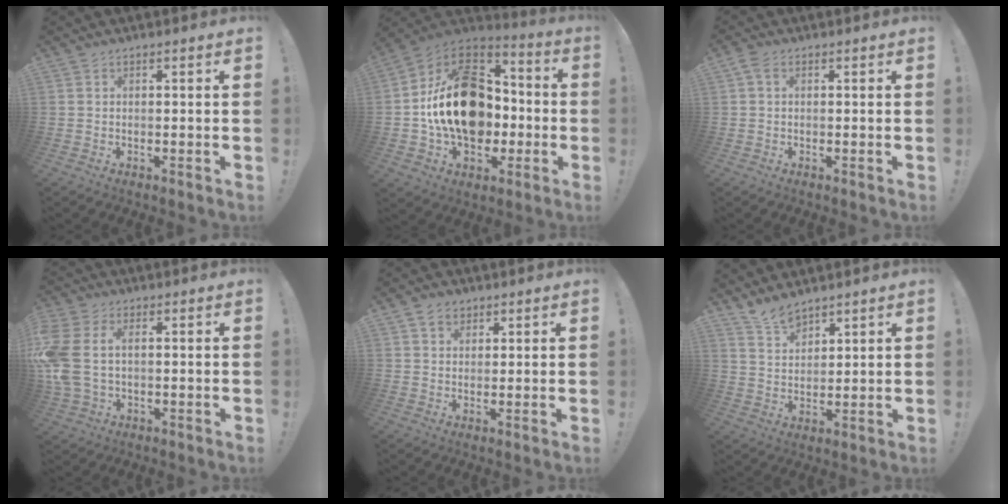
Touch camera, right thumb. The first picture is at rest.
{"total": 24.6, "force": [-0.3, 17.4, 17.4], "torque": [-0.286, 0.024, 0.008]}
{"total": 2.2, "force": [0.6, 1.4, 1.6], "torque": [-0.029, 0.003, 0.009]}
{"total": 10.8, "force": [0.8, 7.1, 8.0], "torque": [-0.183, -0.005, 0.017]}
{"total": 4.1, "force": [2.5, 3.0, 1.3], "torque": [-0.016, -0.007, 0.045]}
{"total": 6.9, "force": [6.1, 2.5, 2.2], "torque": [-0.041, -0.040, 0.114]}